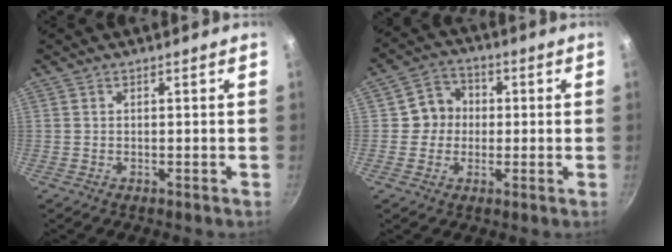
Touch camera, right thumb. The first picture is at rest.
{"total": 6.8, "force": [0.0, 6.3, 2.3], "torque": [-0.003, 0.017, -0.012]}